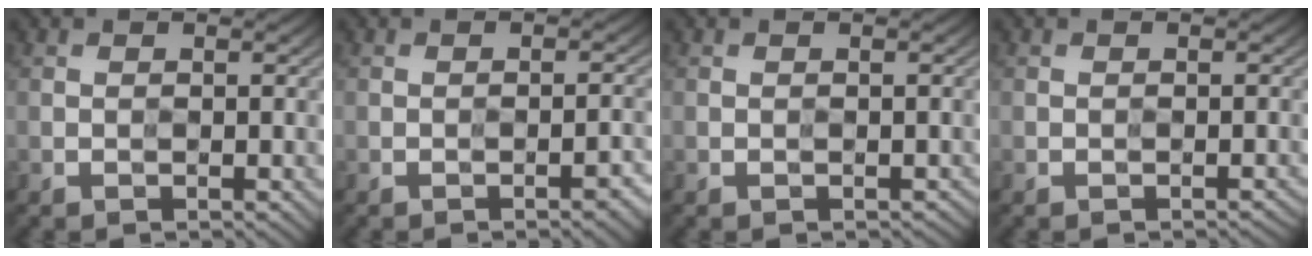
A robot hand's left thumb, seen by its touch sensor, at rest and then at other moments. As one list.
[{"total": 2.3, "force": [-1.6, 0.9, 1.5], "torque": [-0.008, -0.001, -0.015]}, {"total": 0.8, "force": [-0.5, 0.5, 0.5], "torque": [-0.001, -0.001, -0.001]}, {"total": 0.8, "force": [-0.7, 0.2, 0.4], "torque": [-0.002, -0.001, -0.004]}]